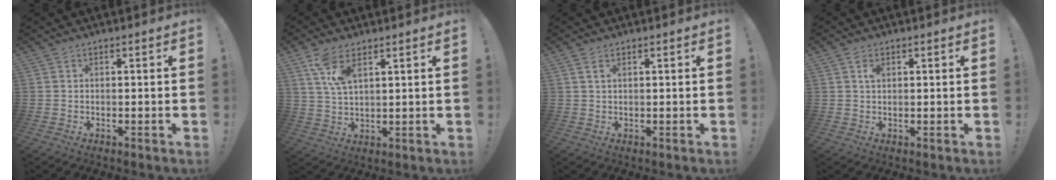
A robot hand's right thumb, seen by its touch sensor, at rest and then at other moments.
{"total": 7.3, "force": [4.1, 3.1, 5.2], "torque": [-0.098, -0.013, 0.076]}
{"total": 2.0, "force": [1.0, 0.8, 1.6], "torque": [-0.031, 0.002, 0.017]}
{"total": 1.9, "force": [0.8, 1.1, 1.3], "torque": [-0.018, -0.002, 0.012]}